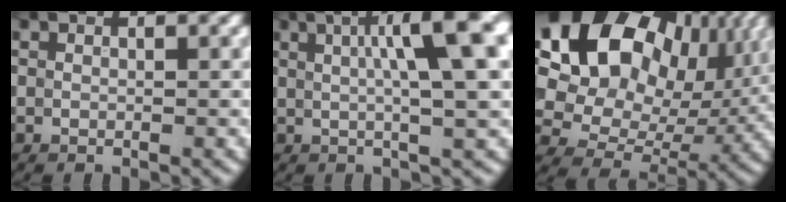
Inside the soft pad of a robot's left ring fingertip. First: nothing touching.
{"total": 11.1, "force": [2.7, 2.9, 10.4], "torque": [-0.109, 0.019, 0.033]}
{"total": 18.7, "force": [6.3, 13.8, 10.9], "torque": [-0.220, 0.041, 0.119]}